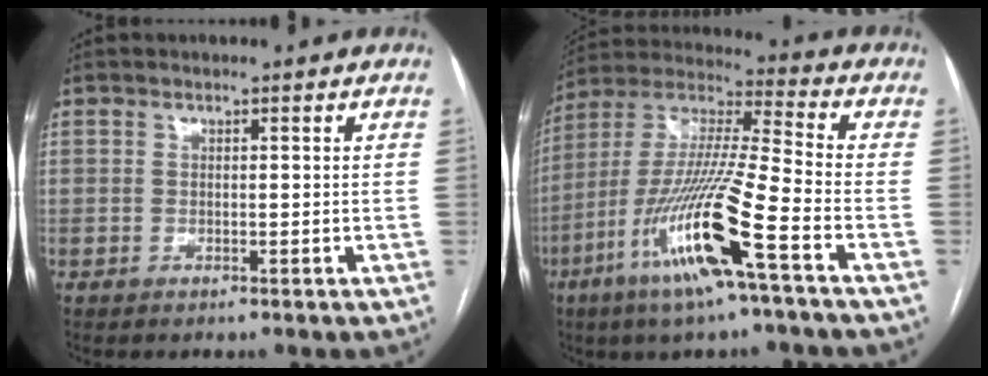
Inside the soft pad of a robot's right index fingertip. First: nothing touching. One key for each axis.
{"total": 18.0, "fx": -8.1, "fy": 0.0, "fz": 16.0, "tx": -0.339, "ty": -0.026, "tz": -0.159}